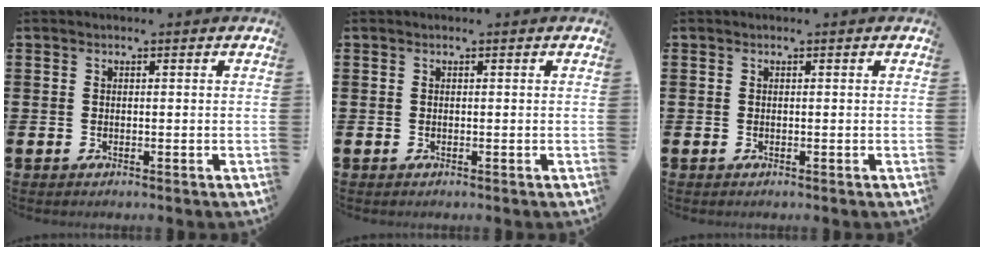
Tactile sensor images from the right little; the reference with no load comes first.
{"total": 0.0}
{"total": 0.0}